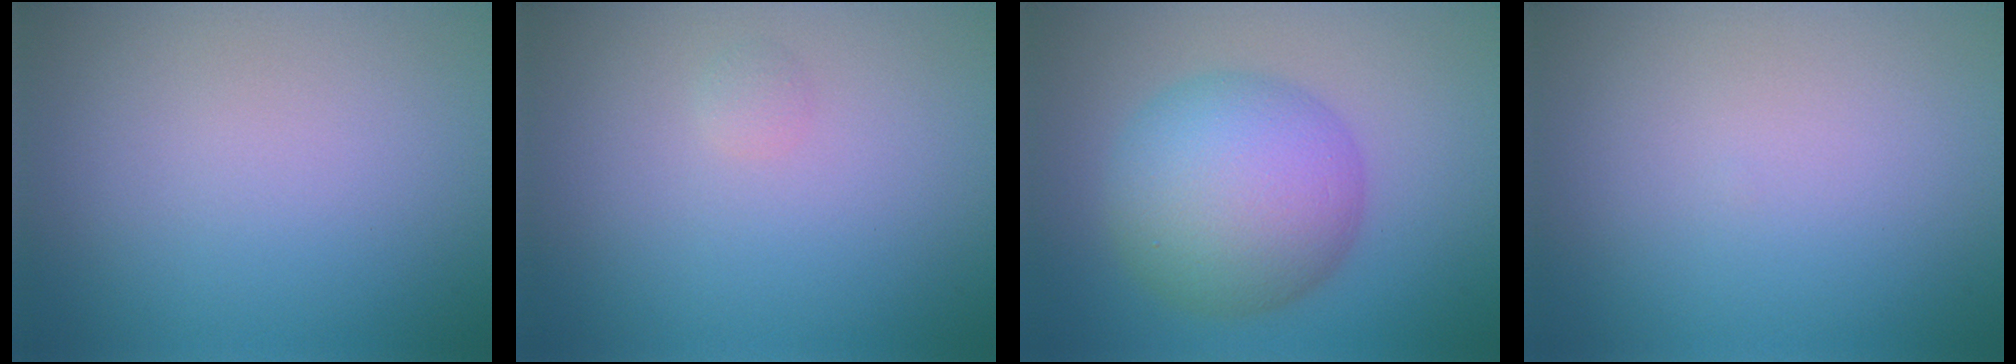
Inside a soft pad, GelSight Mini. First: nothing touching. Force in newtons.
{"total": 0.7, "press": 0.7, "slide": 0.0}
{"total": 9.6, "press": 9.6, "slide": 0.3}
{"total": 0.0}